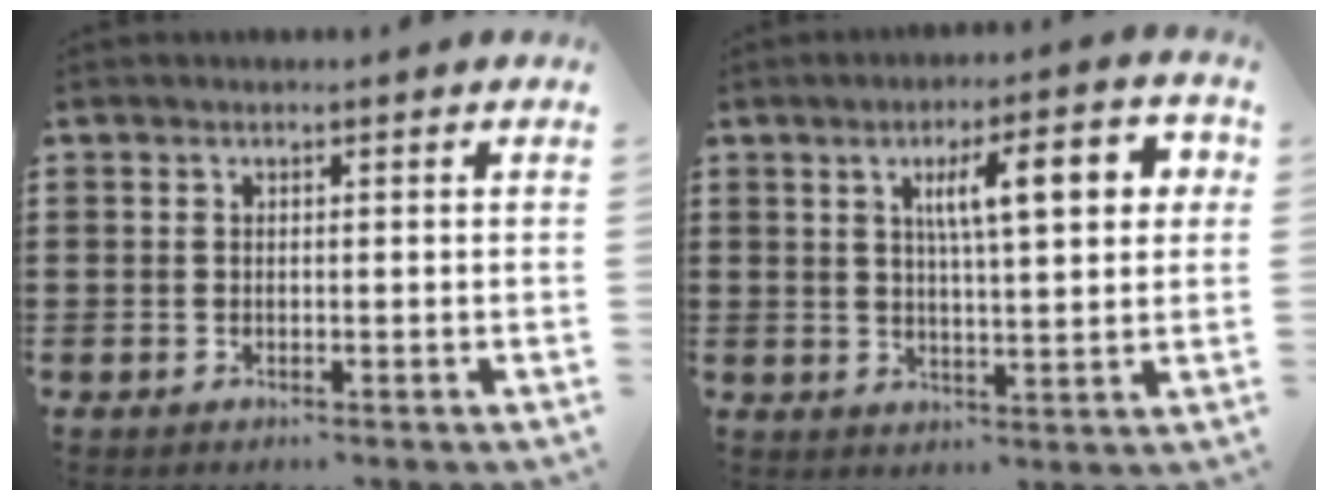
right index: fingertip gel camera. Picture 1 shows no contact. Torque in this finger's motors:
{"motor_torque": [0.90, 0.10, 0.56, 0.21]}